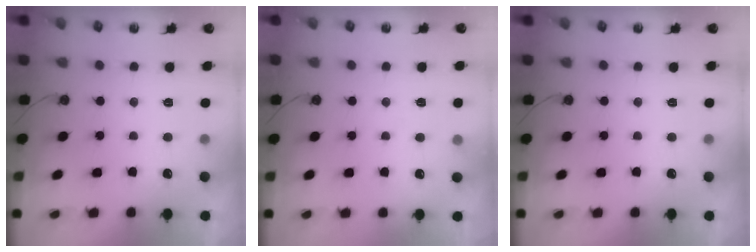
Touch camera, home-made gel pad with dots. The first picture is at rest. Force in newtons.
{"total": 4.1, "press": 4.0, "slide": 0.7}
{"total": 0.0}